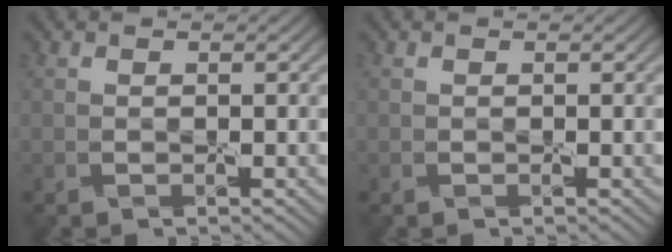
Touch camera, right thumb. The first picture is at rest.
{"total": 0.0}